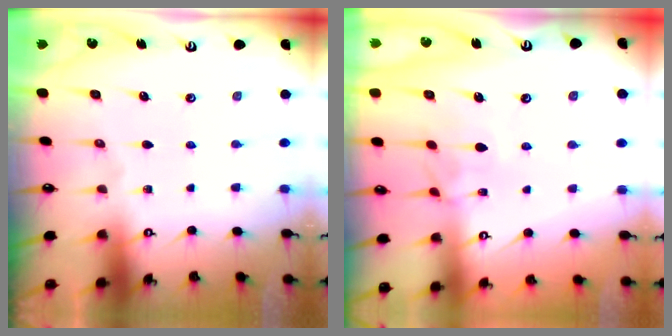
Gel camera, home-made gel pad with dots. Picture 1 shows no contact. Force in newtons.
{"total": 2.1, "press": 2.0, "slide": 0.7}